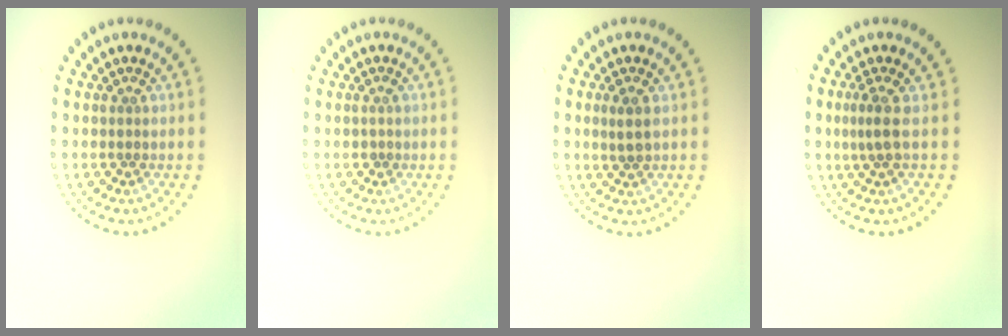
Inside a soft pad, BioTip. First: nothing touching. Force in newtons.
{"total": 0.7, "press": 0.7, "slide": 0.2}
{"total": 1.1, "press": 0.9, "slide": 0.5}
{"total": 1.8, "press": 1.3, "slide": 1.3}